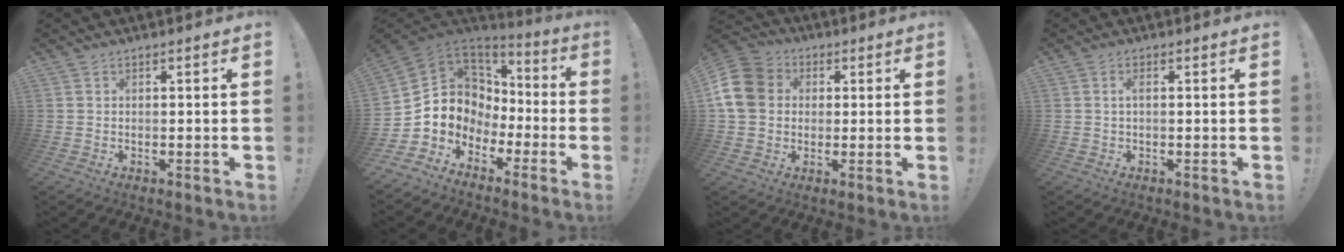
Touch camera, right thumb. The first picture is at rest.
{"total": 6.5, "force": [-0.9, 6.3, 1.2], "torque": [-0.023, -0.022, -0.004]}
{"total": 13.0, "force": [1.8, 10.8, 6.9], "torque": [-0.123, 0.012, 0.040]}
{"total": 1.7, "force": [0.1, 0.3, 1.7], "torque": [-0.038, 0.007, 0.002]}